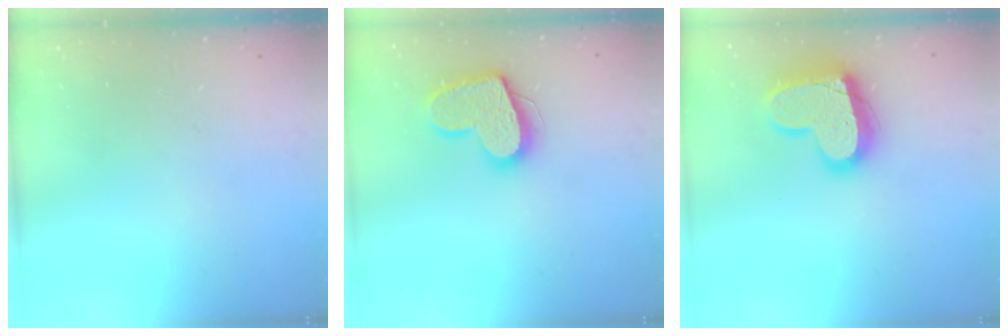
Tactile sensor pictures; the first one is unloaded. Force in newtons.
{"total": 15.8, "press": 15.7, "slide": 1.4}
{"total": 17.6, "press": 17.6, "slide": 1.2}